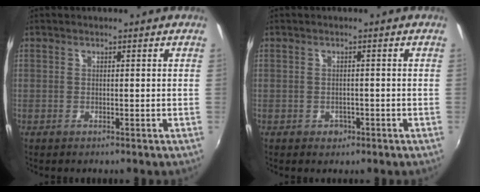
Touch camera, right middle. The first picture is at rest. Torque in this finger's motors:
{"motor_torque": [0.20, -0.13, 0.07, 0.01]}